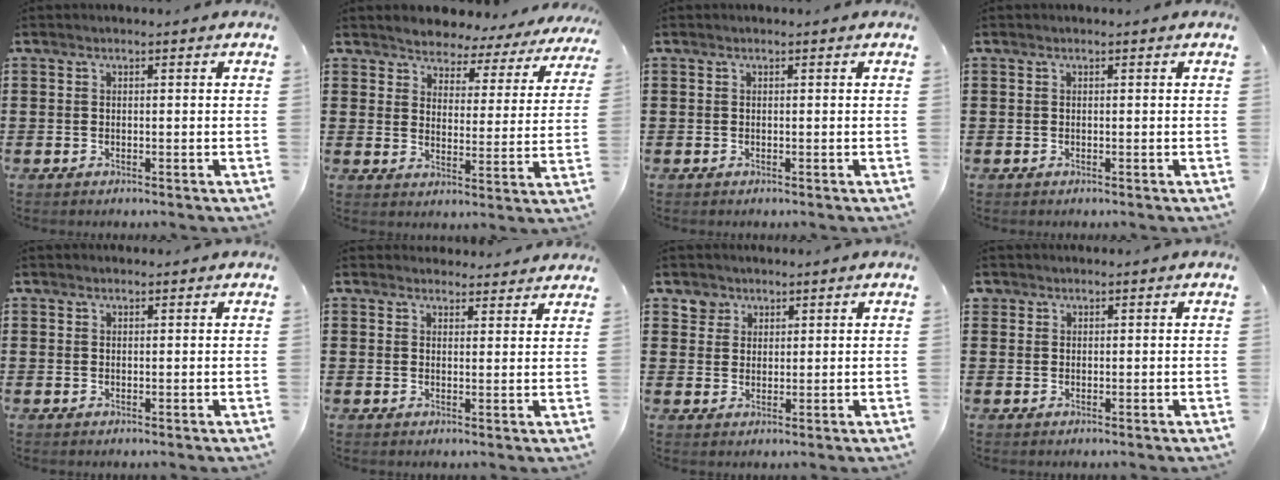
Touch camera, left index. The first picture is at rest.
{"total": 3.7, "force": [3.6, 0.8, -0.3], "torque": [-0.020, -0.029, 0.058]}
{"total": 0.0}
{"total": 0.0}
{"total": 0.7, "force": [0.6, 0.3, 0.1], "torque": [-0.004, 0.001, 0.012]}
{"total": 2.8, "force": [2.7, 0.7, 0.2], "torque": [-0.003, -0.008, 0.050]}
{"total": 3.0, "force": [2.0, 2.3, -0.2], "torque": [-0.002, 0.004, 0.037]}
{"total": 1.0, "force": [0.8, 0.6, 0.1], "torque": [-0.005, 0.003, 0.016]}